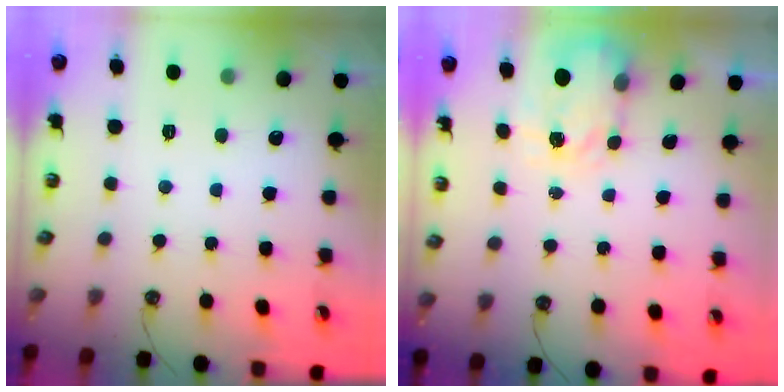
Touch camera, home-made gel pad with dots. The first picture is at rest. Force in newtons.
{"total": 4.0, "press": 3.9, "slide": 0.6}